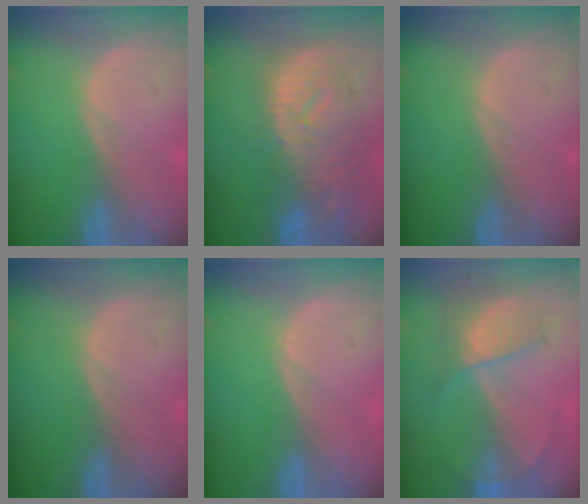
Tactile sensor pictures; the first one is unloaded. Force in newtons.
{"total": 12.2, "press": 10.5, "slide": 6.2}
{"total": 0.0}
{"total": 0.0}
{"total": 0.0}
{"total": 7.1, "press": 6.1, "slide": 3.6}